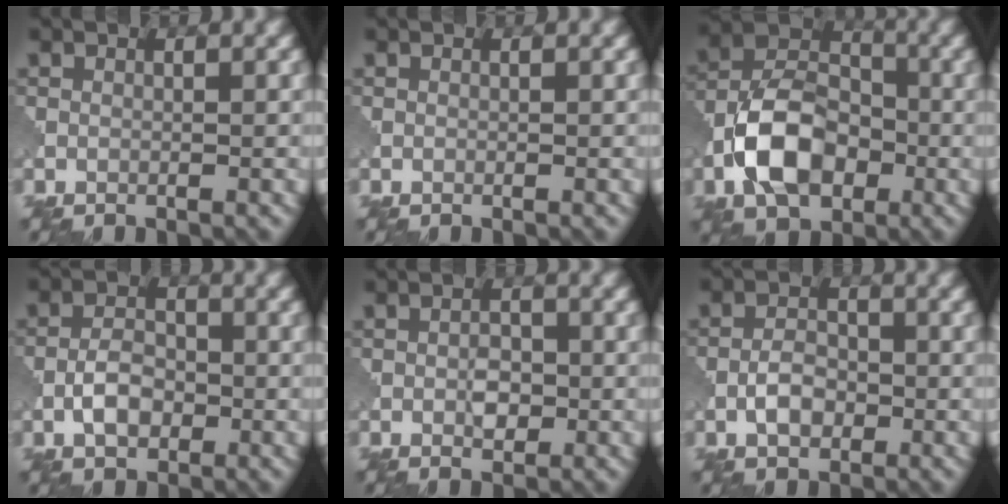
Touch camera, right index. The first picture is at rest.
{"total": 0.0}
{"total": 8.6, "force": [-2.7, 5.9, 5.7], "torque": [-0.114, 0.011, -0.057]}
{"total": 2.9, "force": [-0.7, 1.9, 2.1], "torque": [-0.038, 0.005, -0.012]}
{"total": 1.5, "force": [0.1, 1.0, 1.1], "torque": [-0.020, 0.002, 0.005]}
{"total": 2.4, "force": [-0.5, 1.6, 1.7], "torque": [-0.031, 0.005, -0.009]}